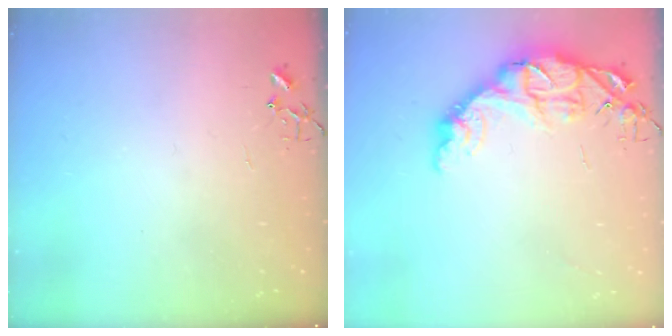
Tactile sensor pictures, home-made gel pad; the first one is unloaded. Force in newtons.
{"total": 14.4, "press": 14.4, "slide": 1.1}